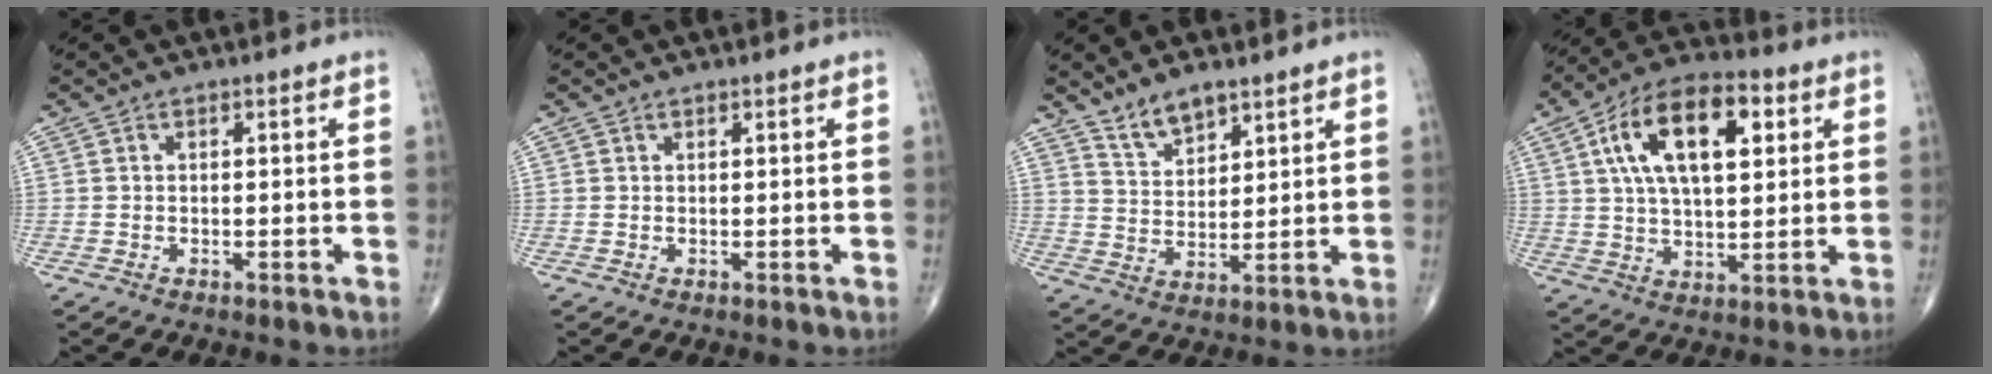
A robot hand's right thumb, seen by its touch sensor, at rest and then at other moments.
{"total": 0.0}
{"total": 4.1, "force": [3.5, 1.1, 1.8], "torque": [-0.026, -0.028, 0.070]}
{"total": 17.5, "force": [5.6, 8.5, 14.2], "torque": [-0.231, 0.006, 0.091]}